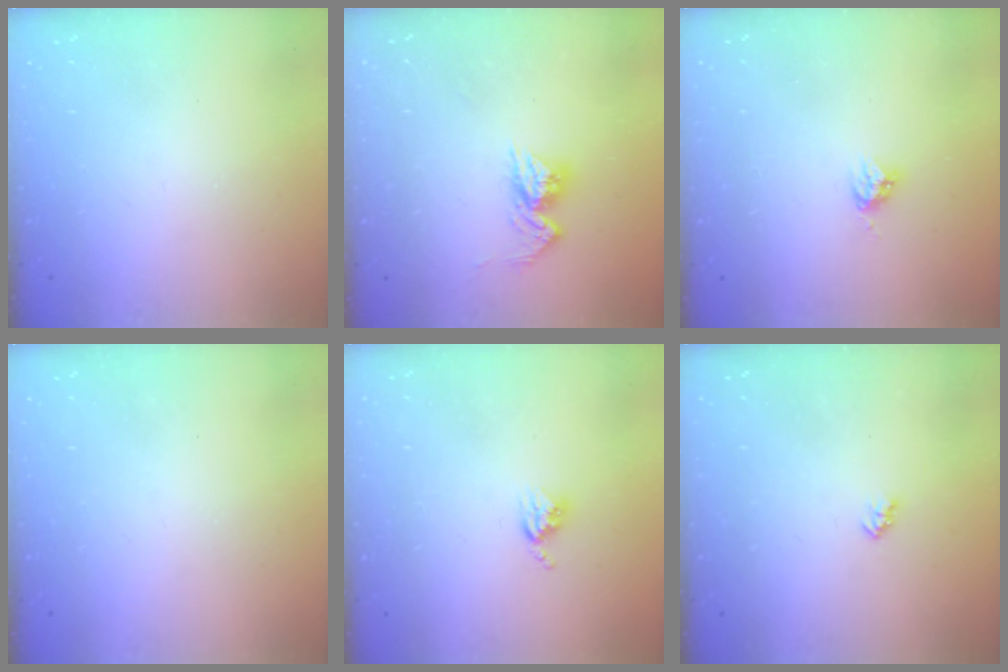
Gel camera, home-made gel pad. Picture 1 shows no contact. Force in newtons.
{"total": 9.6, "press": 9.6, "slide": 0.8}
{"total": 3.9, "press": 3.9, "slide": 0.1}
{"total": 0.0}
{"total": 3.8, "press": 3.8, "slide": 0.5}
{"total": 2.0, "press": 2.0, "slide": 0.3}